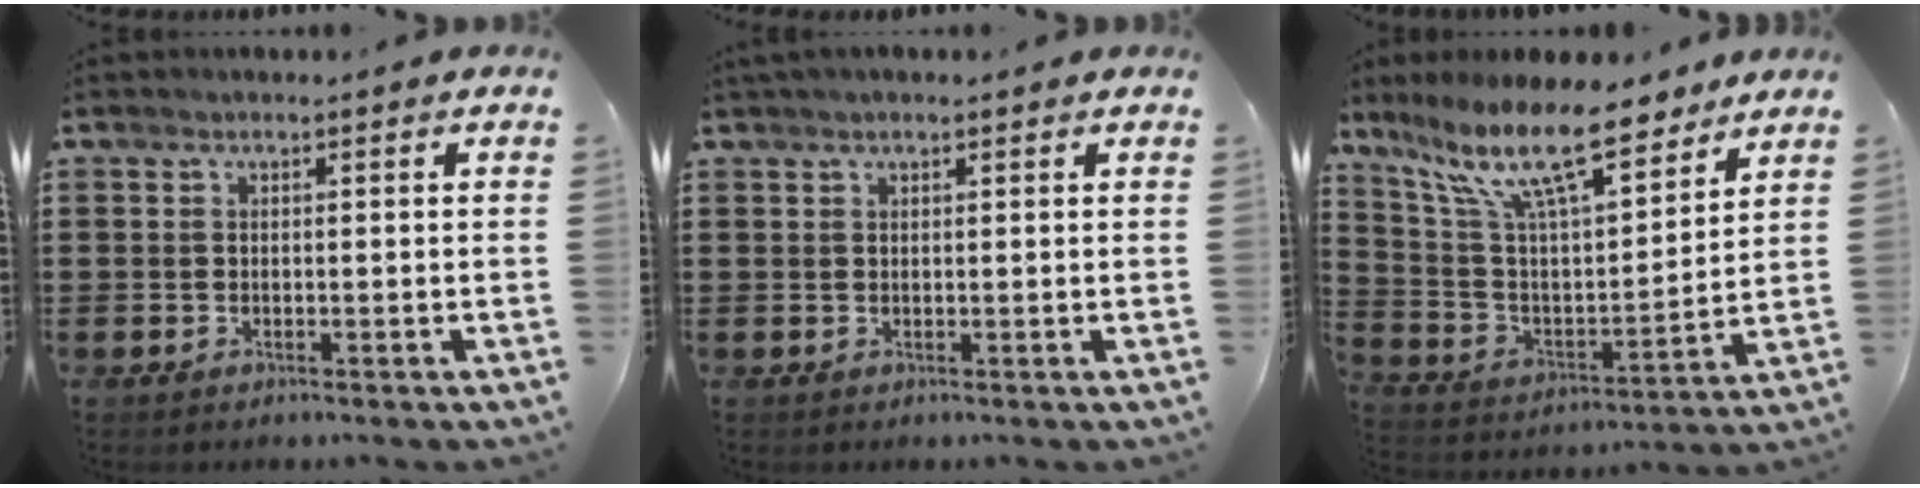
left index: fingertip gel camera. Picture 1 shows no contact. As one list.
[{"total": 1.2, "force": [0.9, 0.2, 0.7], "torque": [-0.015, 0.002, 0.016]}, {"total": 14.8, "force": [10.9, 3.3, 9.4], "torque": [-0.207, -0.053, 0.190]}]